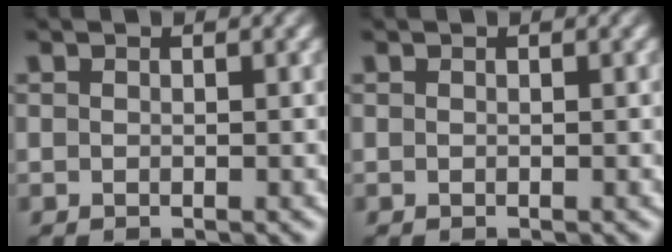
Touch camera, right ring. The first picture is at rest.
{"total": 0.0}